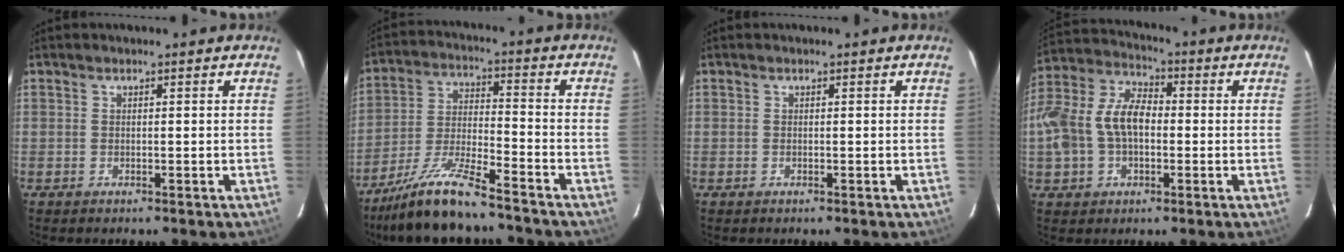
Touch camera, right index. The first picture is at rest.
{"total": 13.2, "force": [-11.2, 1.4, 6.9], "torque": [-0.146, -0.010, -0.207]}
{"total": 0.0}
{"total": 13.8, "force": [-1.4, 8.8, 10.5], "torque": [-0.232, 0.022, -0.026]}